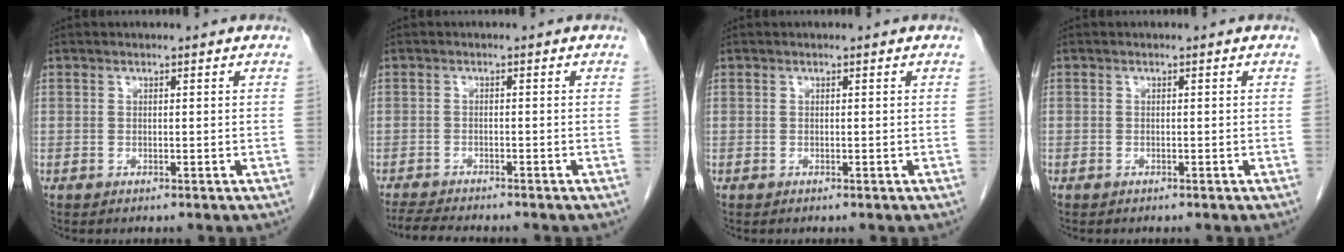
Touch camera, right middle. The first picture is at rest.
{"total": 5.8, "force": [-5.3, 0.6, 2.3], "torque": [-0.038, -0.015, -0.084]}
{"total": 0.0}
{"total": 0.0}